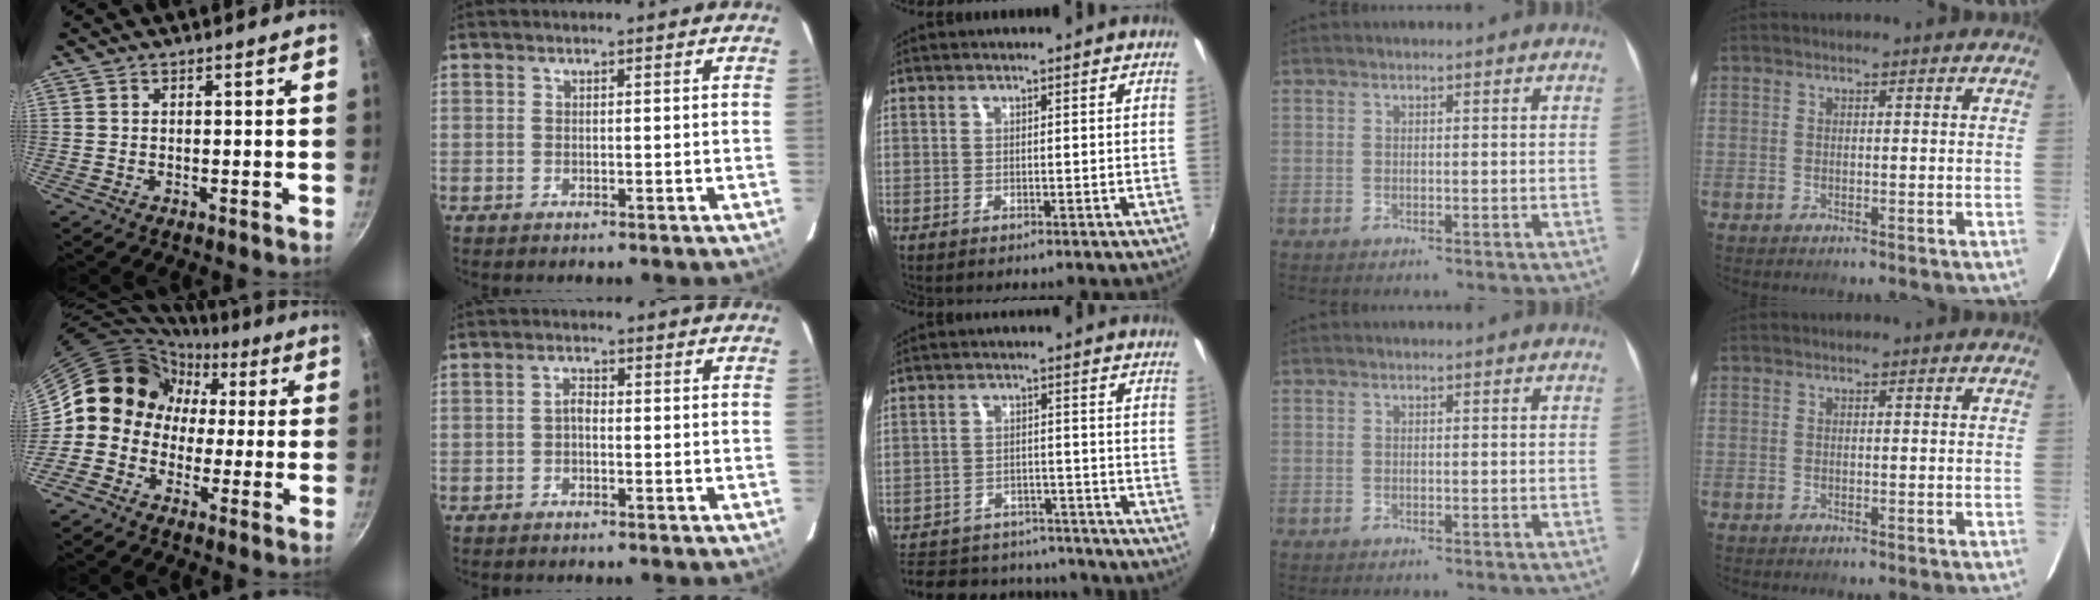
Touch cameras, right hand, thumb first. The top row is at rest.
{"thumb": {"total": 10.0, "force": [0.8, 9.3, 3.7], "torque": [-0.025, 0.032, -0.016]}, "index": {"total": 1.8, "force": [-0.8, 1.0, 1.3], "torque": [-0.027, 0.008, -0.016]}, "middle": {"total": 20.1, "force": [-16.7, 8.7, 7.1], "torque": [-0.168, 0.023, -0.214]}}